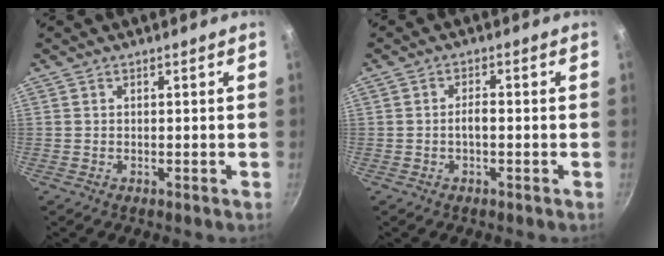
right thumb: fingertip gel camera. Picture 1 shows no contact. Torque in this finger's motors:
{"motor_torque": [0.21, 0.74, 0.44, 0.45, -0.01]}